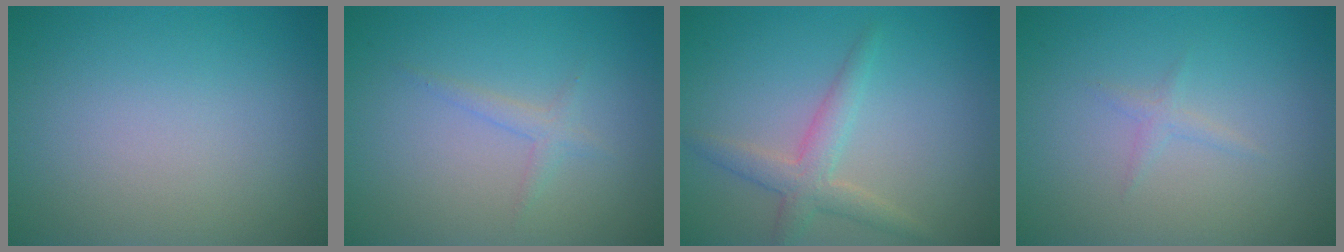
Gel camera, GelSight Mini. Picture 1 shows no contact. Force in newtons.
{"total": 1.2, "press": 1.2, "slide": 0.0}
{"total": 2.8, "press": 2.8, "slide": 0.1}
{"total": 0.9, "press": 0.9, "slide": 0.0}